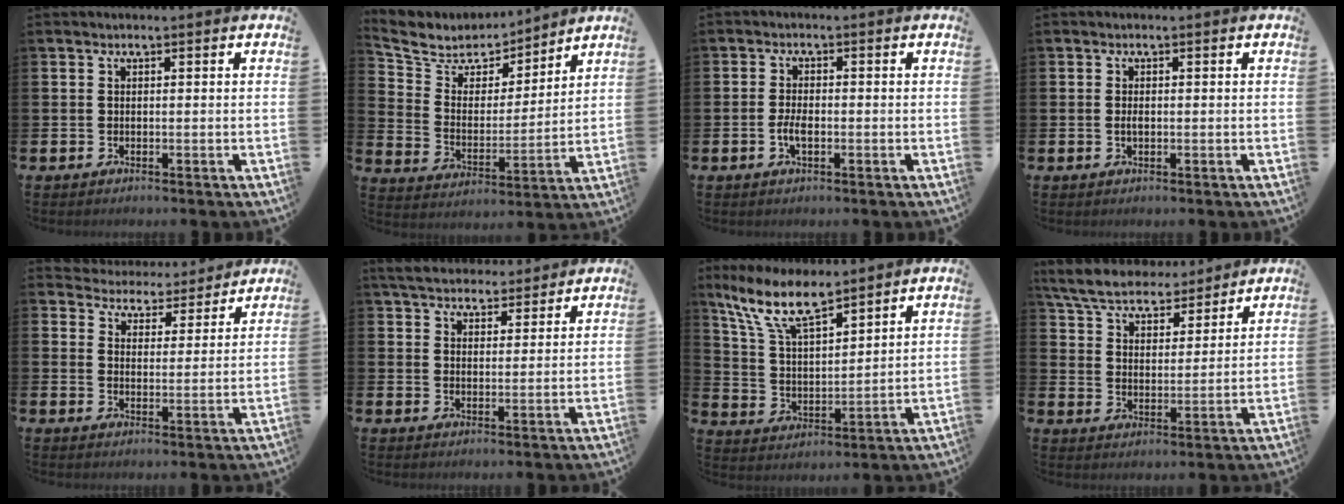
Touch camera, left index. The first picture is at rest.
{"total": 6.4, "force": [5.9, 2.5, -0.1], "torque": [-0.048, -0.048, 0.103]}
{"total": 2.4, "force": [-0.9, 1.0, 2.0], "torque": [-0.036, 0.001, -0.017]}
{"total": 0.9, "force": [-0.3, 0.4, 0.8], "torque": [-0.013, 0.002, -0.006]}
{"total": 4.5, "force": [4.3, 1.2, -0.5], "torque": [-0.012, -0.040, 0.072]}
{"total": 5.5, "force": [5.3, 1.5, 0.7], "torque": [-0.031, -0.024, 0.097]}
{"total": 10.5, "force": [8.4, 3.0, 5.5], "torque": [-0.140, -0.024, 0.153]}
{"total": 7.0, "force": [6.6, 1.8, 1.2], "torque": [-0.060, -0.036, 0.119]}